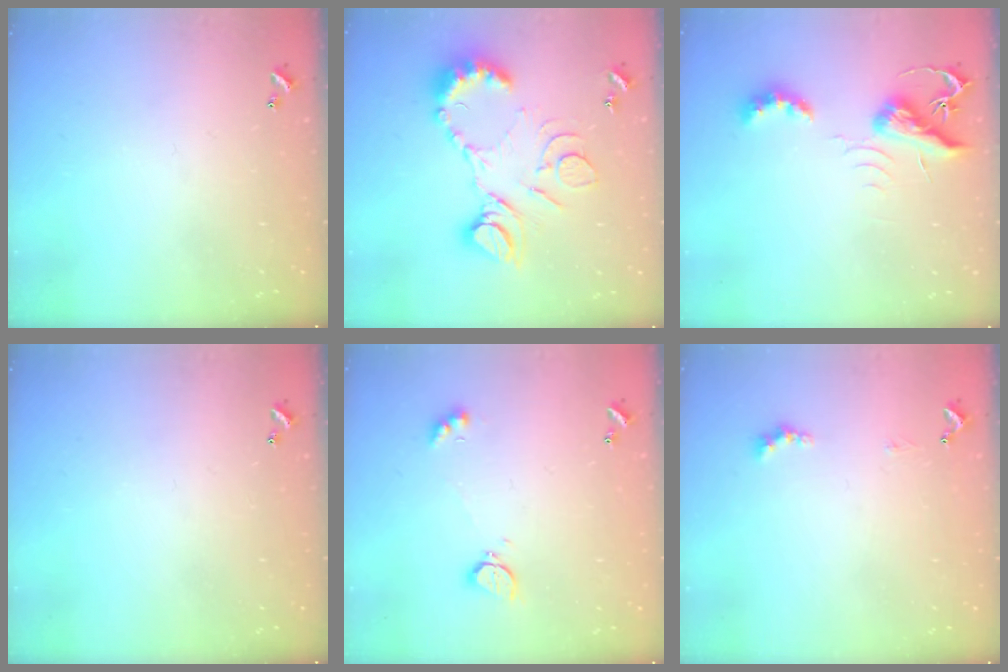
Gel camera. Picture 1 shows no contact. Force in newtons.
{"total": 16.3, "press": 16.2, "slide": 1.7}
{"total": 6.8, "press": 6.8, "slide": 0.3}
{"total": 0.0}
{"total": 2.5, "press": 2.5, "slide": 0.6}
{"total": 1.5, "press": 1.4, "slide": 0.5}